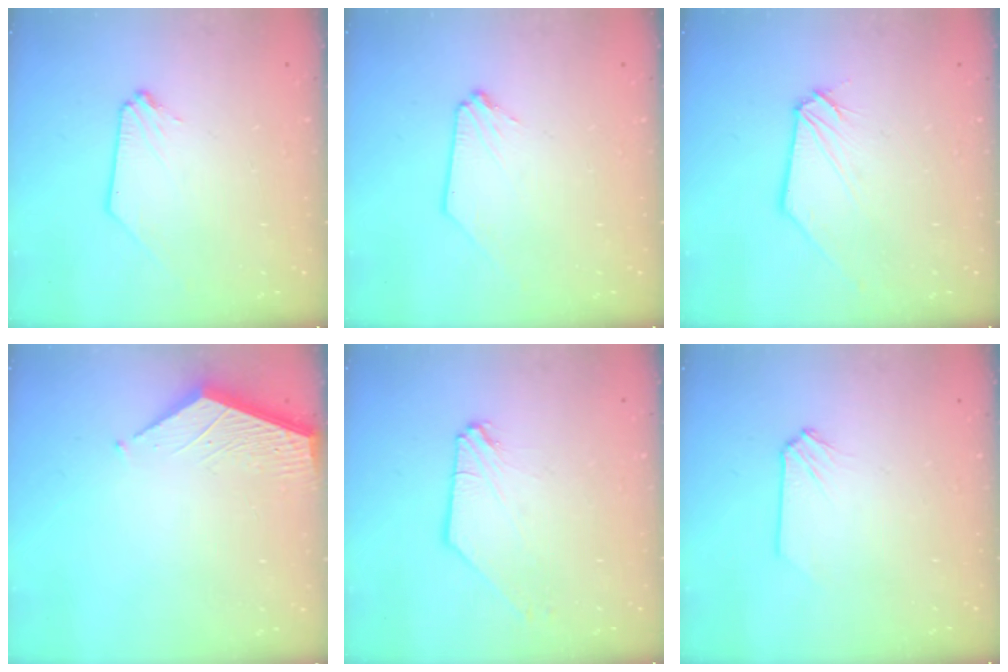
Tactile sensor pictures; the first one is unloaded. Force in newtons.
{"total": 0.0}
{"total": 0.8, "press": 0.8, "slide": 0.1}
{"total": 3.4, "press": 3.4, "slide": 0.4}
{"total": 2.5, "press": 2.5, "slide": 0.4}
{"total": 0.0}